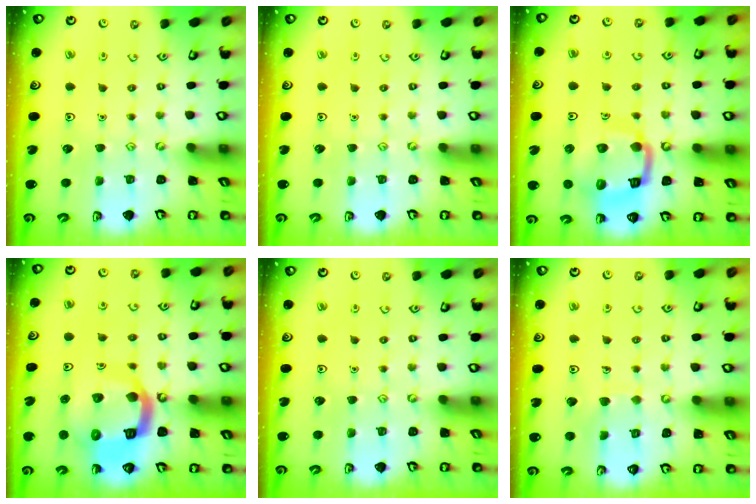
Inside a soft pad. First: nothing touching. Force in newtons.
{"total": 0.0}
{"total": 13.8, "press": 13.7, "slide": 1.7}
{"total": 14.7, "press": 14.6, "slide": 1.8}
{"total": 0.0}
{"total": 6.1, "press": 6.1, "slide": 0.5}